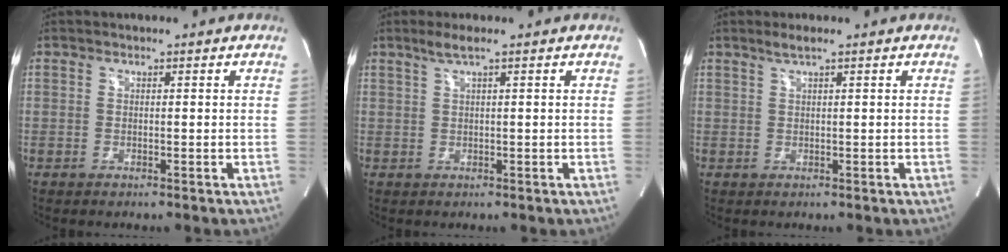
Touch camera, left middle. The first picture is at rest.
{"total": 2.2, "force": [1.4, -0.2, 1.7], "torque": [-0.044, 0.008, 0.032]}
{"total": 1.7, "force": [1.2, -0.1, 1.1], "torque": [-0.028, 0.006, 0.026]}